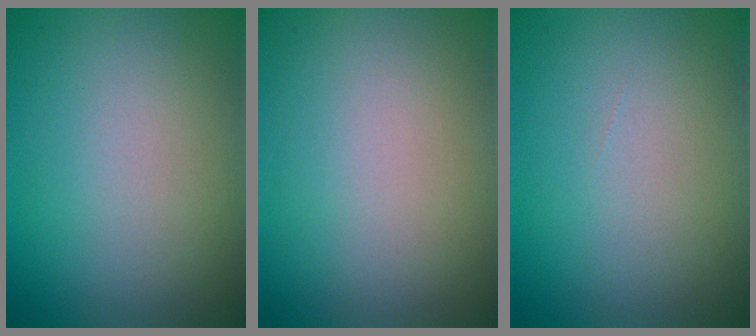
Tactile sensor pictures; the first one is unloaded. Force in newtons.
{"total": 0.0}
{"total": 0.0}